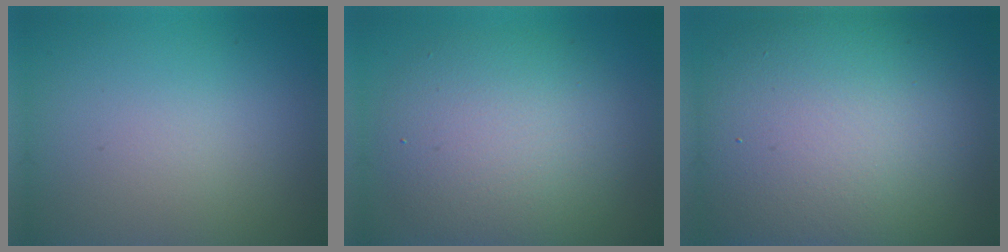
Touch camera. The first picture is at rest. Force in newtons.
{"total": 6.5, "press": 6.5, "slide": 0.1}
{"total": 14.5, "press": 14.5, "slide": 0.7}